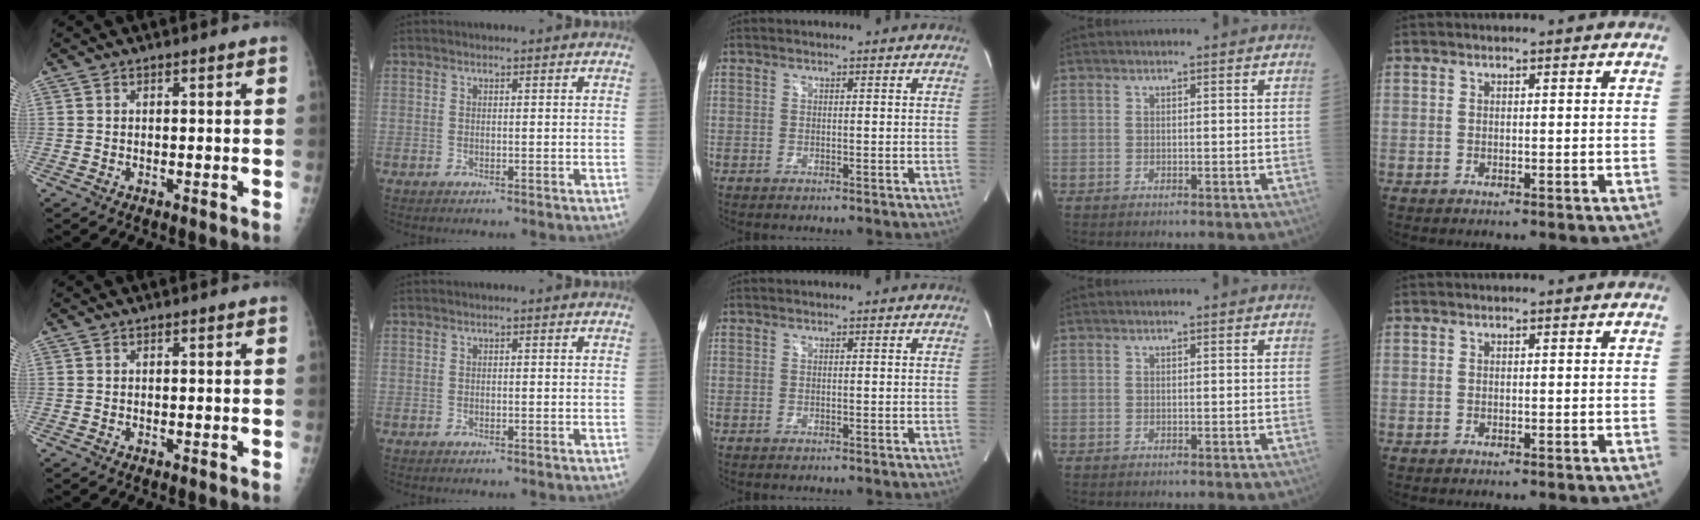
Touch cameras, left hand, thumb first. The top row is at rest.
{}